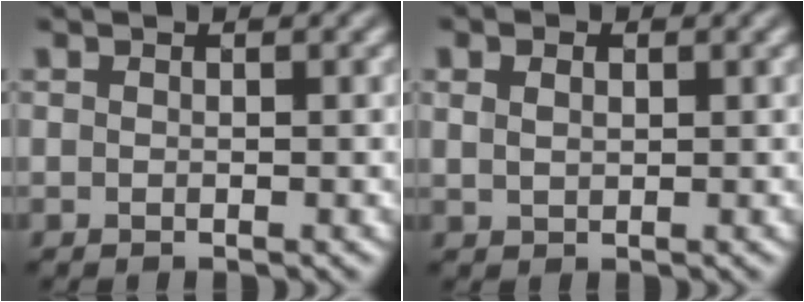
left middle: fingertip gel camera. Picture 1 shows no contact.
{"total": 2.5, "force": [1.1, 1.7, 1.4], "torque": [-0.025, 0.015, 0.007]}